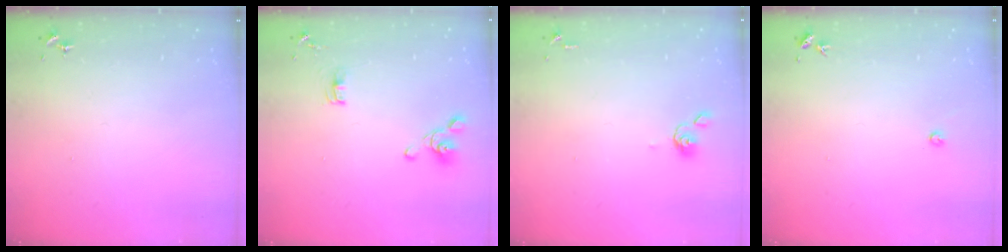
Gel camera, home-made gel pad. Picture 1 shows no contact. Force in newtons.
{"total": 7.7, "press": 7.3, "slide": 2.3}
{"total": 4.9, "press": 4.8, "slide": 0.9}
{"total": 2.4, "press": 2.4, "slide": 0.3}